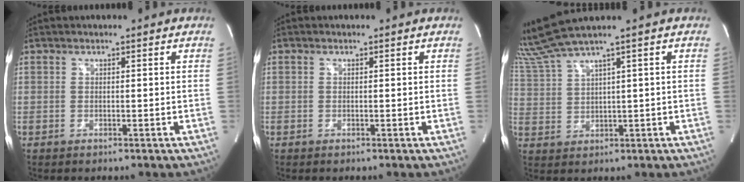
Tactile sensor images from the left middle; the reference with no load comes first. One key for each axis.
{"total": 0.0}
{"total": 5.6, "fx": 4.7, "fy": -2.0, "fz": 2.3, "tx": -0.064, "ty": -0.005, "tz": 0.107}